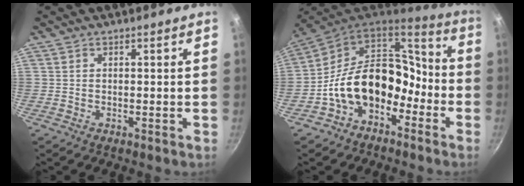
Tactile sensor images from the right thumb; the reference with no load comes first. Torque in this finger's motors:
{"motor_torque": [1.91, 3.10, 1.51, -1.26, 0.21]}